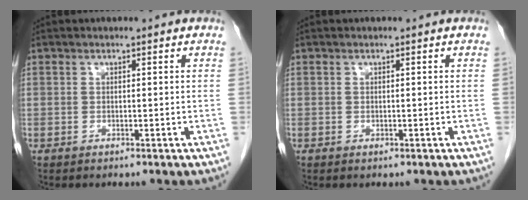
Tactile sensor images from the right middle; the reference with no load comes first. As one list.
[{"total": 0.0}]